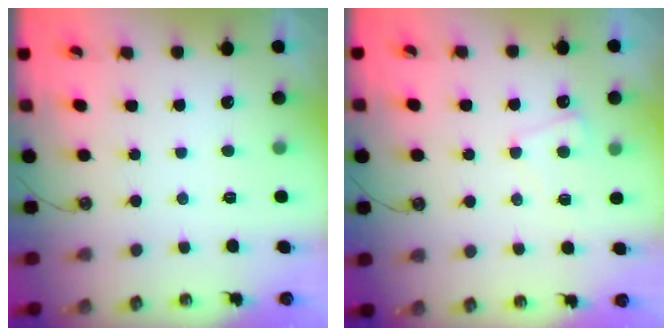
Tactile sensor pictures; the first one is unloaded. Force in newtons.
{"total": 0.5, "press": 0.1, "slide": 0.5}